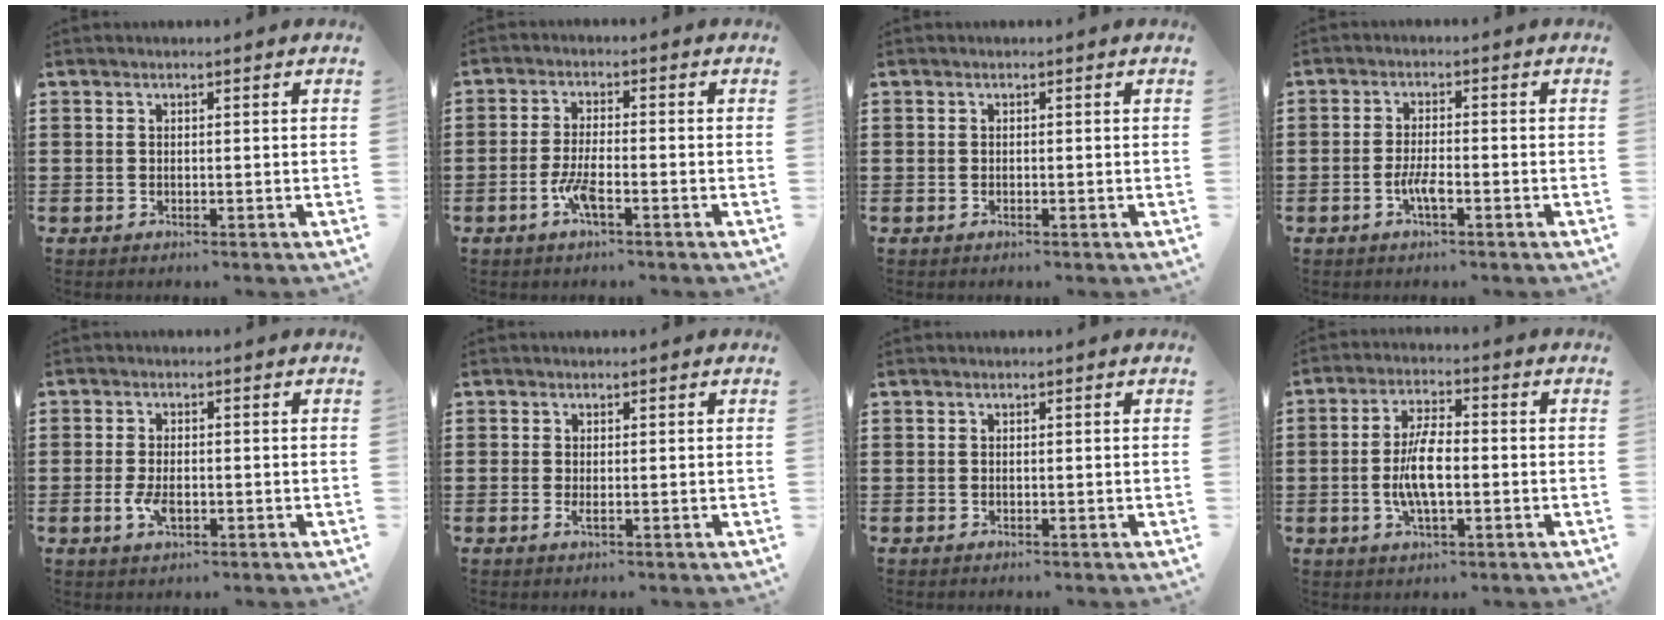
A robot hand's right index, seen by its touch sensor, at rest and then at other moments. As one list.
[{"total": 4.6, "force": [-2.2, 0.7, 3.9], "torque": [-0.093, -0.009, -0.047]}, {"total": 0.0}, {"total": 3.5, "force": [-1.6, 0.7, 3.0], "torque": [-0.066, -0.003, -0.031]}, {"total": 3.5, "force": [-0.9, 1.5, 3.0], "torque": [-0.069, -0.007, -0.016]}, {"total": 0.8, "force": [0.1, 0.2, 0.7], "torque": [-0.013, -0.001, 0.003]}, {"total": 0.0}, {"total": 7.5, "force": [-0.9, 2.8, 6.9], "torque": [-0.154, -0.003, -0.025]}]